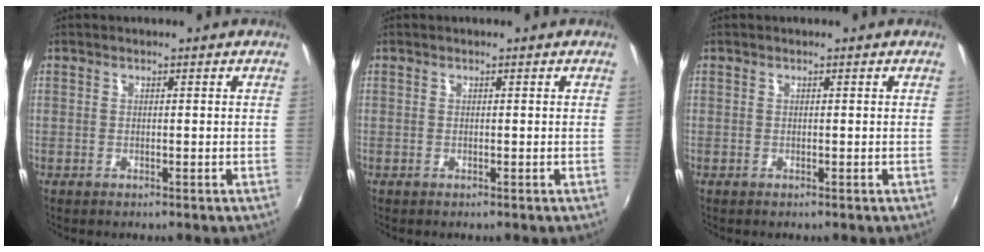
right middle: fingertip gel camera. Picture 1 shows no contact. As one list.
[{"total": 0.0}, {"total": 0.0}]